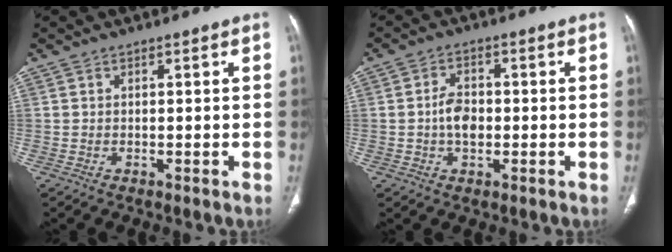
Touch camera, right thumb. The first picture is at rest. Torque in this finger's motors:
{"motor_torque": [1.09, 0.77, 0.61, -0.66, 0.02]}